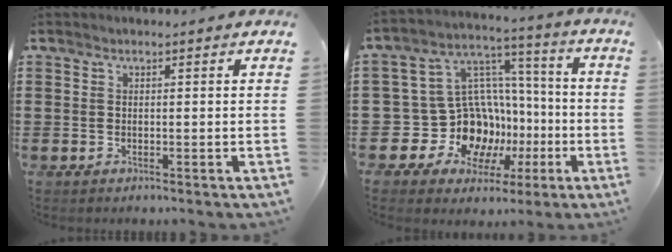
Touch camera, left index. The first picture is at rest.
{"total": 13.2, "force": [-2.7, 12.2, 4.3], "torque": [-0.124, -0.013, -0.018]}